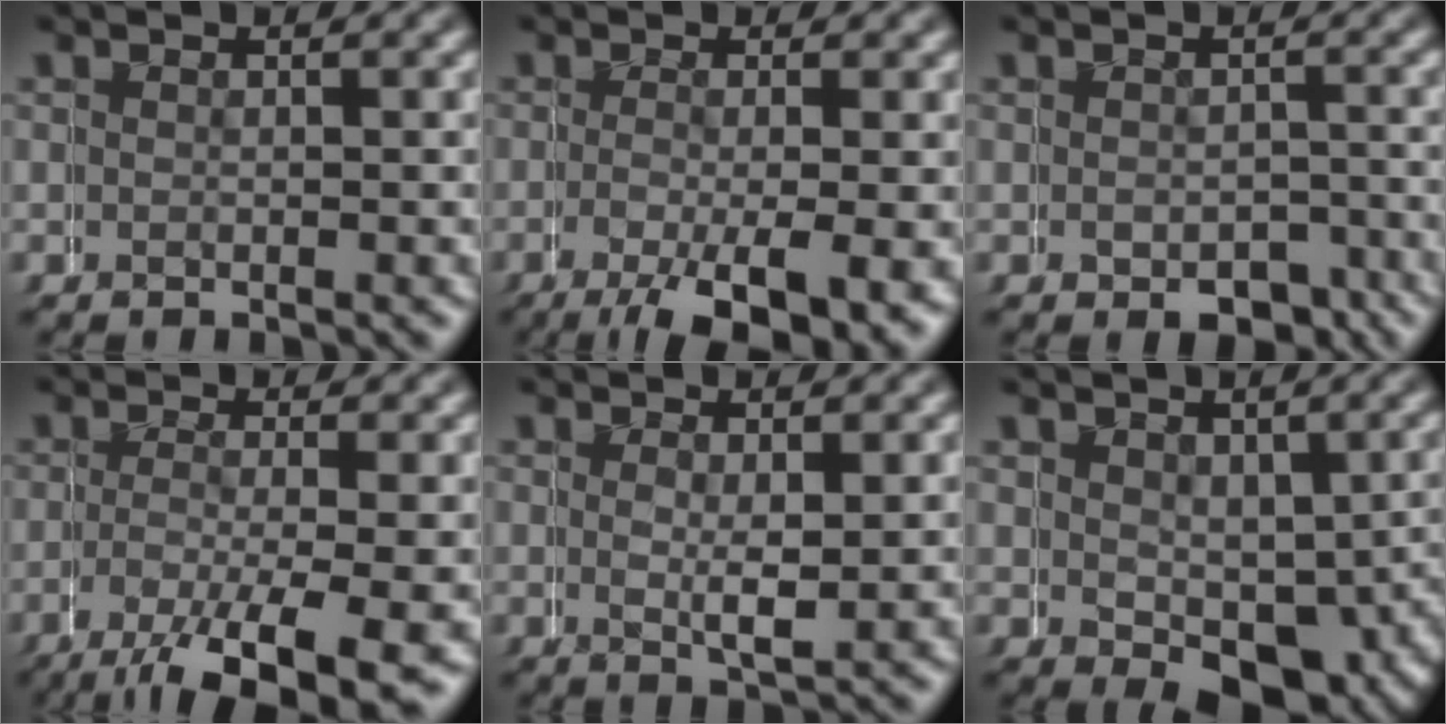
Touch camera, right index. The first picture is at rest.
{"total": 4.3, "force": [-2.3, 1.1, 3.4], "torque": [-0.054, -0.019, -0.027]}
{"total": 3.3, "force": [-2.4, 2.1, 1.0], "torque": [-0.010, -0.003, -0.040]}
{"total": 4.0, "force": [-2.3, 0.6, 3.3], "torque": [-0.068, -0.021, -0.029]}
{"total": 1.3, "force": [1.0, -0.1, 0.8], "torque": [-0.005, -0.002, 0.020]}
{"total": 5.4, "force": [-0.8, 3.6, 4.0], "torque": [-0.045, -0.021, 0.001]}